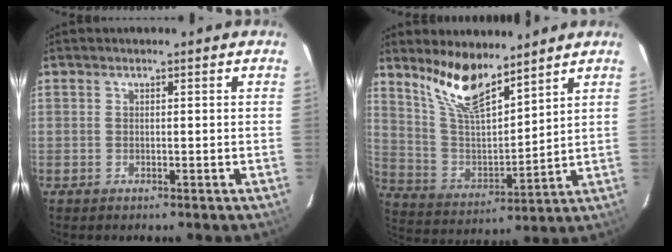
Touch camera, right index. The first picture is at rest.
{"total": 12.5, "force": [9.6, 3.6, 7.2], "torque": [-0.144, 0.000, 0.194]}